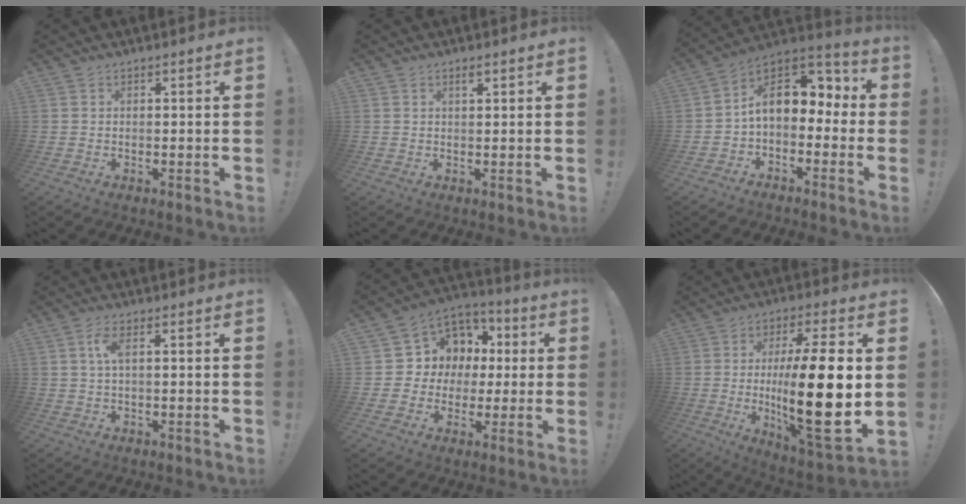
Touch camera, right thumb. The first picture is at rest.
{"total": 1.4, "force": [1.0, 0.4, 1.0], "torque": [-0.014, -0.003, 0.015]}
{"total": 12.3, "force": [2.3, 8.7, 8.4], "torque": [-0.110, -0.002, 0.047]}
{"total": 4.0, "force": [1.0, 1.1, 3.7], "torque": [-0.065, 0.000, 0.014]}
{"total": 9.9, "force": [0.9, 9.6, 2.3], "torque": [-0.028, -0.010, 0.036]}
{"total": 21.3, "force": [-0.3, 4.8, 20.8], "torque": [-0.342, -0.022, -0.007]}